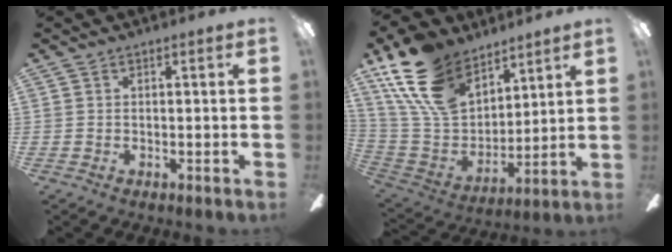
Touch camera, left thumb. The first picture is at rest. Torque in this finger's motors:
{"motor_torque": [0.87, 0.87, 1.43, -1.34, 0.21]}